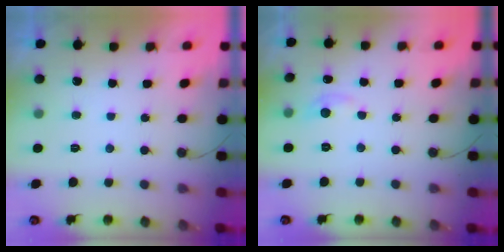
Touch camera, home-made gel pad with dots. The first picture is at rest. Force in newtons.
{"total": 5.9, "press": 5.8, "slide": 0.9}